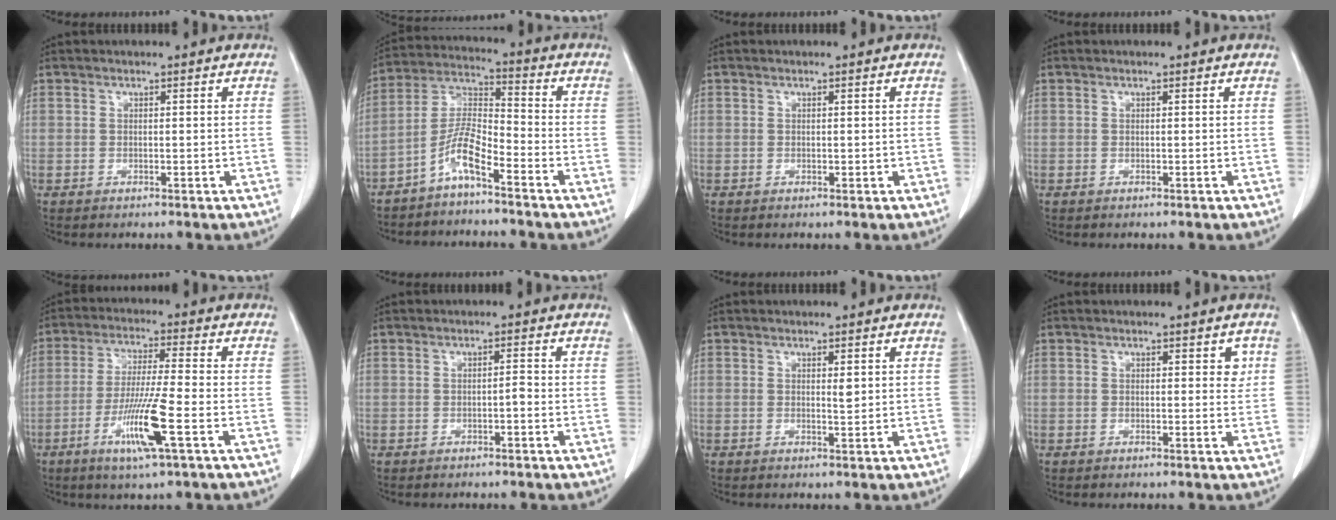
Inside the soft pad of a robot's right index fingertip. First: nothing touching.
{"total": 7.8, "force": [-5.0, 0.8, 5.9], "torque": [-0.131, 0.009, -0.103]}
{"total": 0.5, "force": [0.0, 0.4, 0.3], "torque": [-0.002, 0.002, 0.001]}
{"total": 0.0}
{"total": 10.0, "force": [-3.9, -0.3, 9.2], "torque": [-0.180, -0.017, -0.075]}
{"total": 1.1, "force": [-0.4, 0.1, 1.0], "torque": [-0.017, 0.002, -0.007]}
{"total": 1.1, "force": [0.4, 0.2, 1.0], "torque": [-0.022, -0.004, 0.008]}
{"total": 1.9, "force": [0.8, 1.1, 1.4], "torque": [-0.010, 0.000, 0.007]}